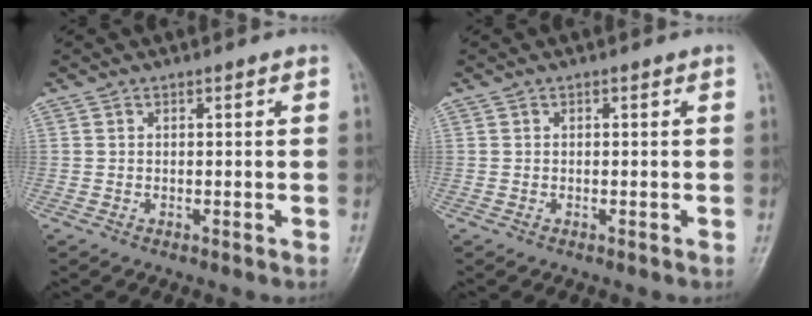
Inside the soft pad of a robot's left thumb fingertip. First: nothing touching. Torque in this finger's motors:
{"motor_torque": [0.00, 0.00, 0.00, -0.02, 0.00]}